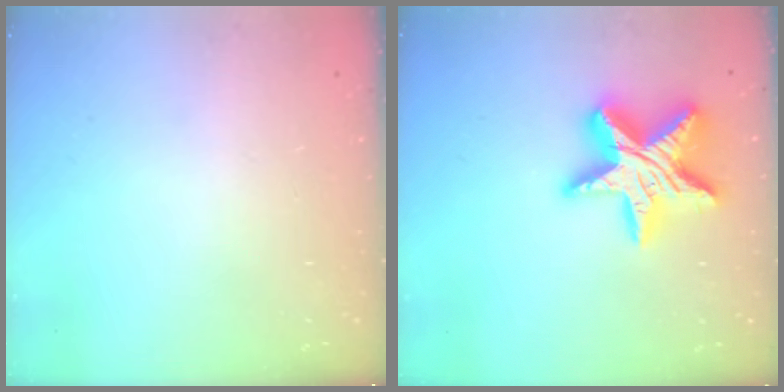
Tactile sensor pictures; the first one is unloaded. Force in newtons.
{"total": 19.7, "press": 19.6, "slide": 1.9}